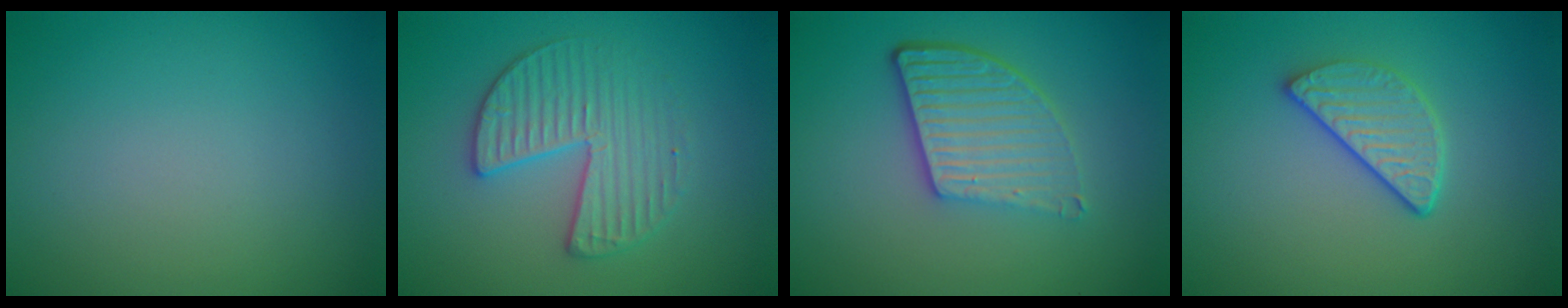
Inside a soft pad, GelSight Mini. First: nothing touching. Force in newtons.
{"total": 3.4, "press": 3.3, "slide": 0.7}
{"total": 5.0, "press": 3.7, "slide": 3.4}
{"total": 3.4, "press": 2.7, "slide": 2.0}